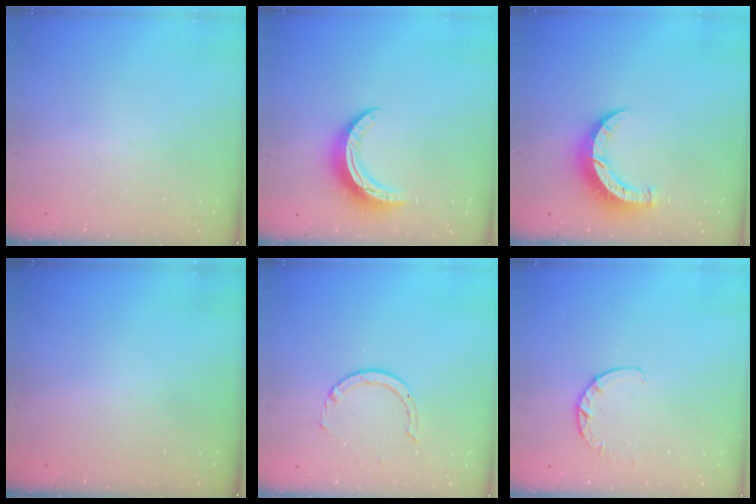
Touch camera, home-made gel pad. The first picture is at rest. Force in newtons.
{"total": 9.9, "press": 9.9, "slide": 0.5}
{"total": 7.7, "press": 7.7, "slide": 0.5}
{"total": 0.0}
{"total": 3.3, "press": 3.3, "slide": 0.3}
{"total": 3.0, "press": 2.9, "slide": 0.4}